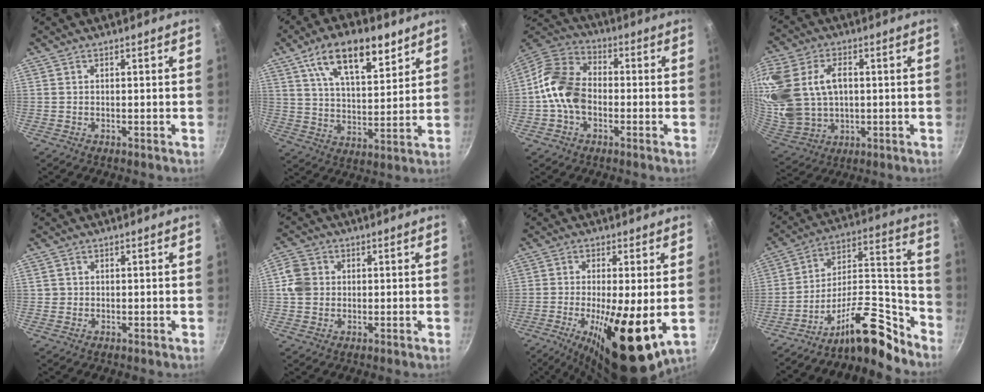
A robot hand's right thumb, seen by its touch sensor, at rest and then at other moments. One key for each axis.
{"total": 16.0, "fx": 9.1, "fy": 7.0, "fz": 11.1, "tx": -0.151, "ty": -0.036, "tz": 0.152}
{"total": 12.0, "fx": -2.0, "fy": 8.5, "fz": 8.2, "tx": -0.131, "ty": 0.034, "tz": -0.058}
{"total": 21.5, "fx": 4.0, "fy": 15.3, "fz": 14.5, "tx": -0.328, "ty": -0.001, "tz": 0.088}
{"total": 1.0, "fx": 0.0, "fy": 1.0, "fz": 0.0, "tx": 0.006, "ty": 0.003, "tz": 0.000}
{"total": 5.4, "fx": 0.3, "fy": 4.8, "fz": 2.5, "tx": -0.031, "ty": 0.007, "tz": -0.005}
{"total": 16.8, "fx": -3.5, "fy": 4.9, "fz": 15.6, "tx": -0.252, "ty": -0.013, "tz": -0.048}
{"total": 14.3, "fx": -11.0, "fy": 4.5, "fz": 7.9, "tx": -0.095, "ty": 0.124, "tz": -0.187}